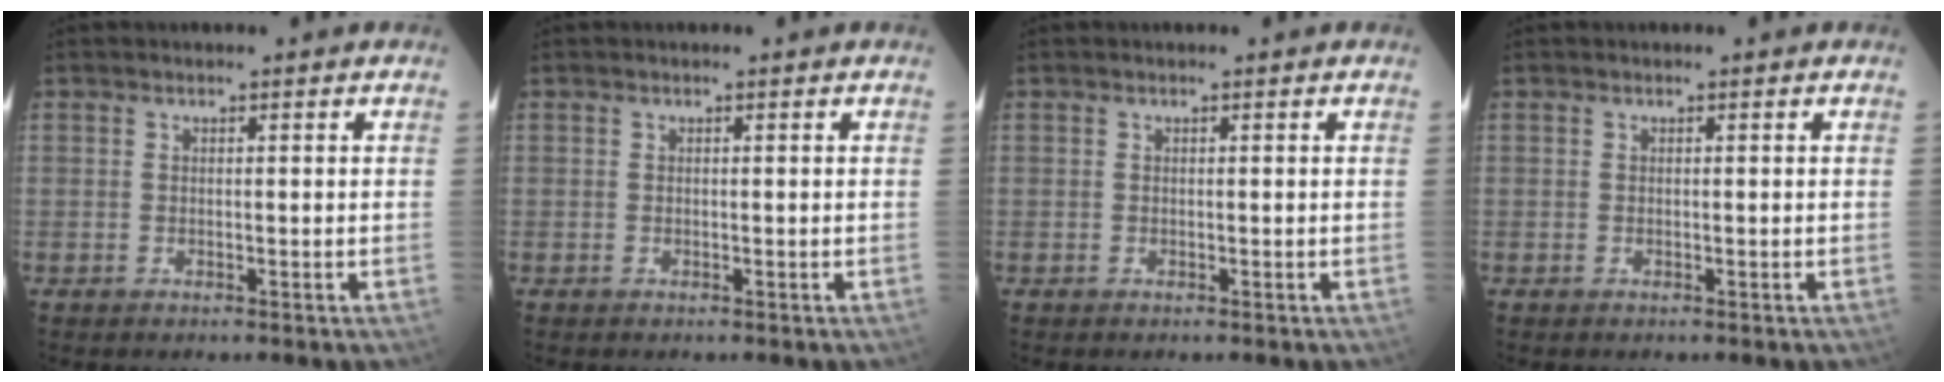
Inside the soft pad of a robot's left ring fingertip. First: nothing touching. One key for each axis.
{"total": 0.0}
{"total": 0.0}
{"total": 0.0}